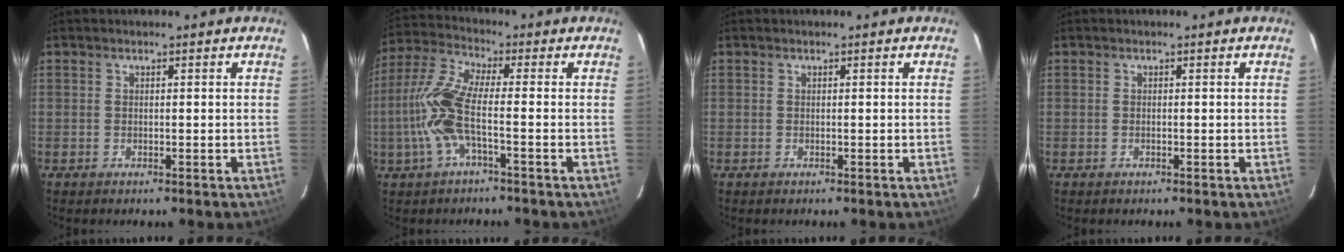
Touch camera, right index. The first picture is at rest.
{"total": 9.9, "force": [-2.5, 1.8, 9.4], "torque": [-0.224, 0.004, -0.052]}
{"total": 0.0}
{"total": 0.0}